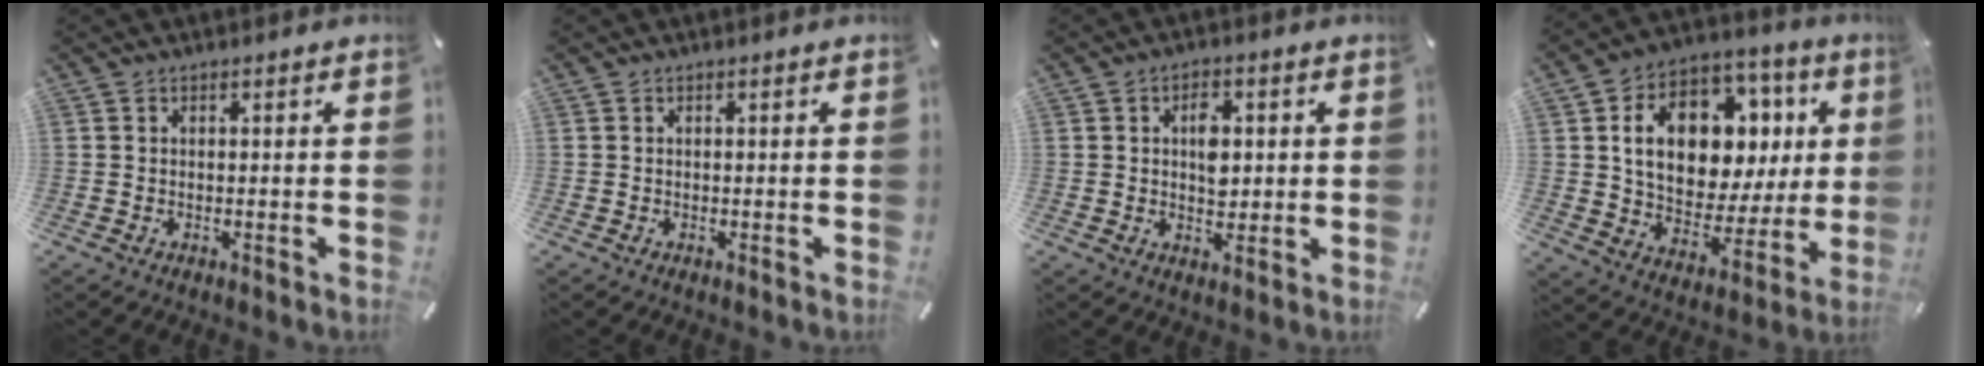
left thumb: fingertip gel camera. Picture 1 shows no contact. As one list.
[{"total": 0.0}, {"total": 5.7, "force": [0.9, 3.8, 4.1], "torque": [-0.043, -0.006, 0.007]}, {"total": 18.3, "force": [5.7, 12.8, 11.7], "torque": [-0.183, -0.021, 0.108]}]